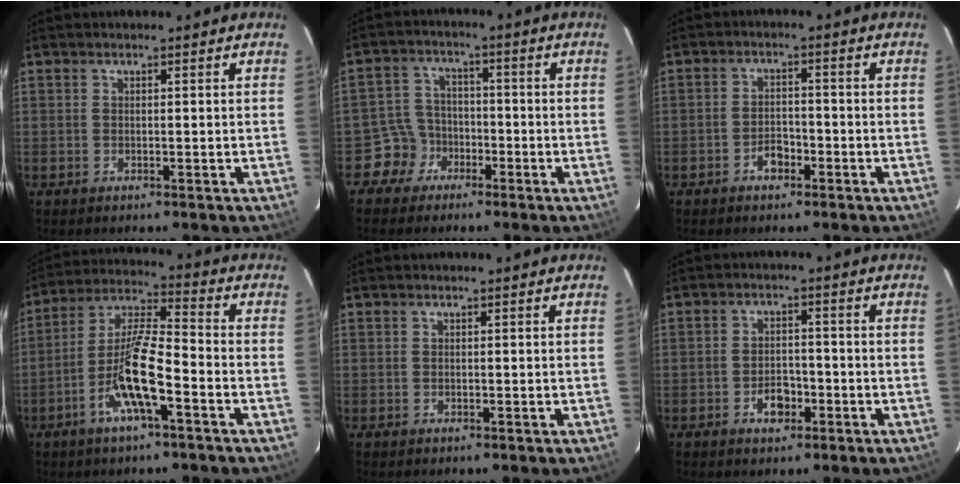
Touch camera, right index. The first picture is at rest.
{"total": 5.7, "force": [-3.4, 4.6, -0.2], "torque": [-0.007, 0.026, -0.064]}
{"total": 3.3, "force": [-2.1, 2.0, 1.7], "torque": [-0.035, 0.009, -0.031]}
{"total": 11.7, "force": [-5.2, 2.2, 10.2], "torque": [-0.210, 0.000, -0.100]}
{"total": 0.0}
{"total": 4.4, "force": [-2.2, 2.8, 2.6], "torque": [-0.048, 0.006, -0.032]}